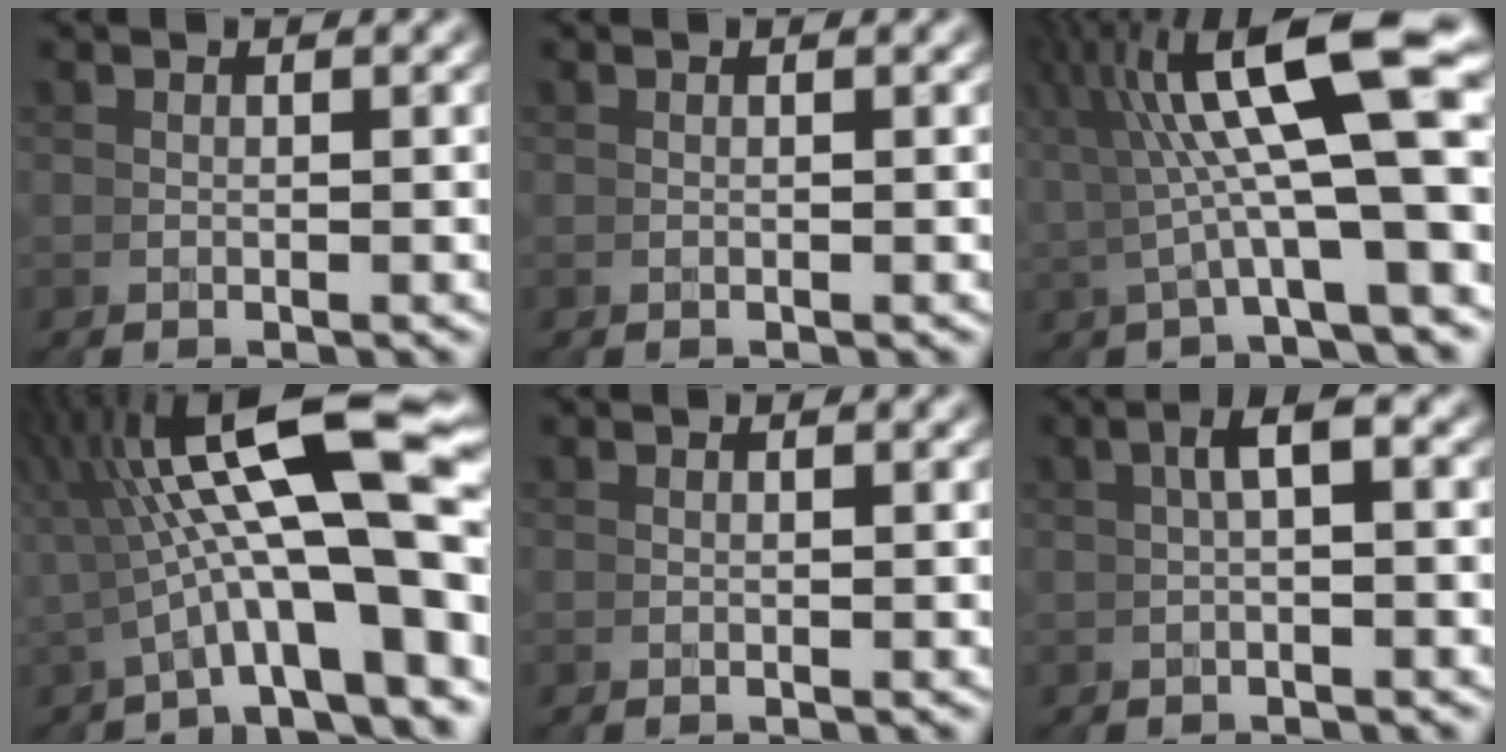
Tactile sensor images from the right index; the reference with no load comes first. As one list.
[{"total": 0.0}, {"total": 8.8, "force": [2.8, 2.6, 7.9], "torque": [-0.120, 0.024, 0.039]}, {"total": 11.1, "force": [2.0, 4.4, 10.0], "torque": [-0.159, 0.014, 0.029]}, {"total": 0.0}, {"total": 1.5, "force": [0.6, 0.3, 1.4], "torque": [-0.022, 0.011, 0.009]}]